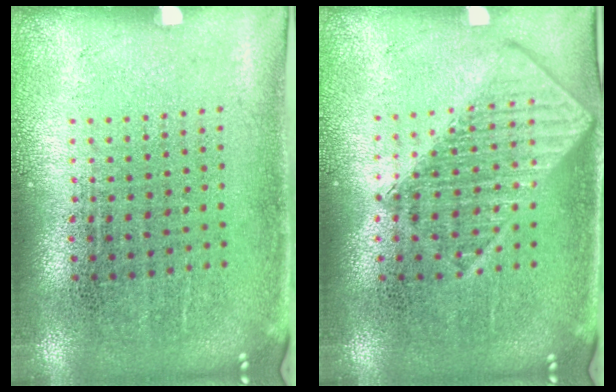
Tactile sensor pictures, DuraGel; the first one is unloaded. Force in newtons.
{"total": 2.8, "press": 2.8, "slide": 0.3}